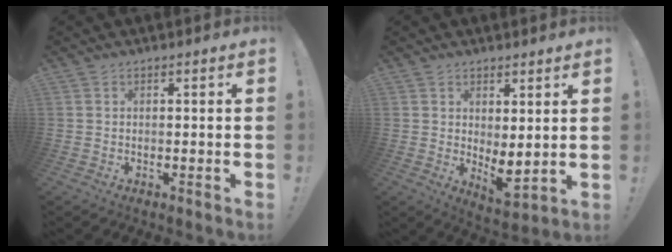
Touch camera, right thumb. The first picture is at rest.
{"total": 5.3, "force": [1.9, 2.0, 4.5], "torque": [-0.041, -0.030, 0.040]}